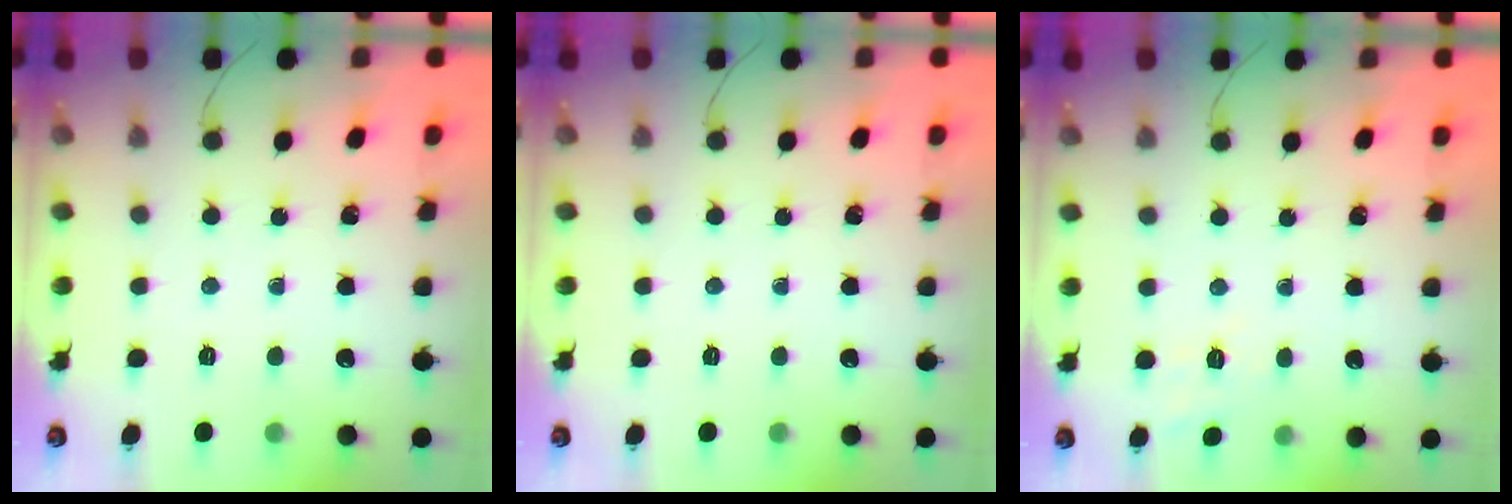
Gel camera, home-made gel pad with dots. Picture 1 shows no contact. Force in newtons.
{"total": 0.0}
{"total": 2.4, "press": 1.2, "slide": 2.1}